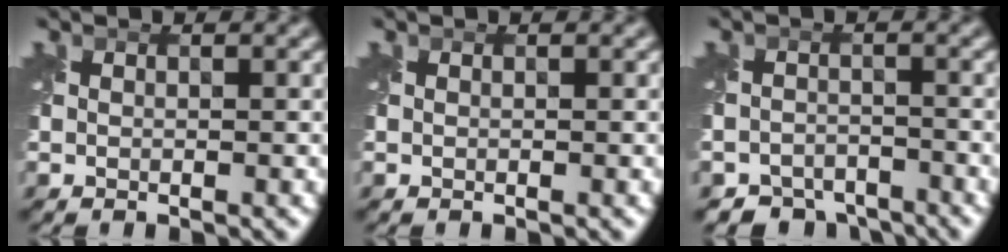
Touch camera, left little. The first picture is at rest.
{"total": 0.0}
{"total": 4.1, "force": [-3.7, 1.9, 0.3], "torque": [0.009, -0.007, -0.061]}